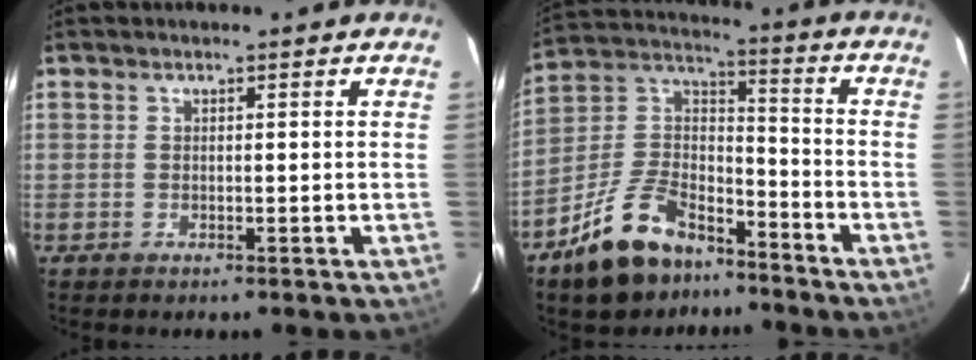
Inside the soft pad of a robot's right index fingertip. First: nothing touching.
{"total": 15.9, "force": [-10.8, 8.0, 8.5], "torque": [-0.187, 0.031, -0.183]}